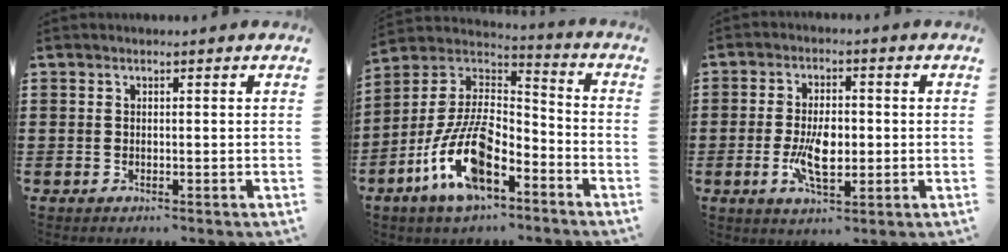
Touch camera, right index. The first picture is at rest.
{"total": 13.6, "force": [-6.9, 5.7, 10.2], "torque": [-0.233, 0.001, -0.136]}
{"total": 7.0, "force": [-1.0, 3.3, 6.1], "torque": [-0.121, -0.005, -0.022]}